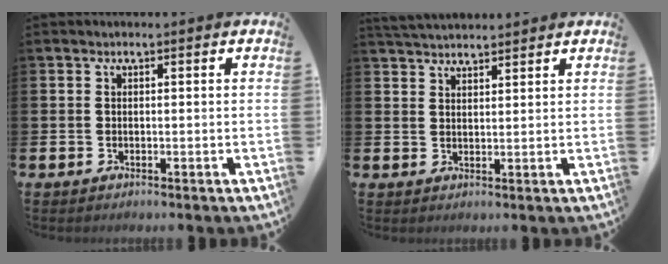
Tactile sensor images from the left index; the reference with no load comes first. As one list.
[{"total": 3.4, "force": [3.3, 0.4, 0.3], "torque": [-0.006, -0.015, 0.061]}]